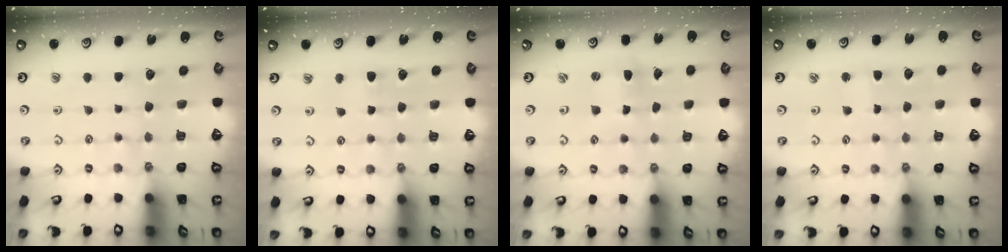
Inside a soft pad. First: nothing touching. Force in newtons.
{"total": 3.4, "press": 3.4, "slide": 0.6}
{"total": 2.3, "press": 2.3, "slide": 0.3}
{"total": 1.8, "press": 1.8, "slide": 0.2}